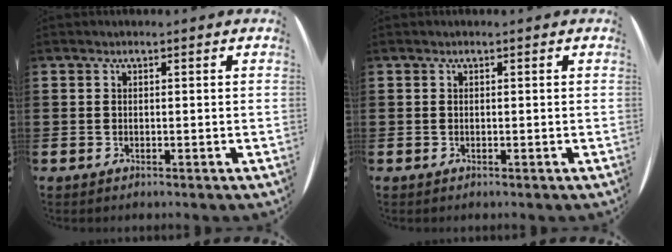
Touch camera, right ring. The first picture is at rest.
{"total": 0.0}